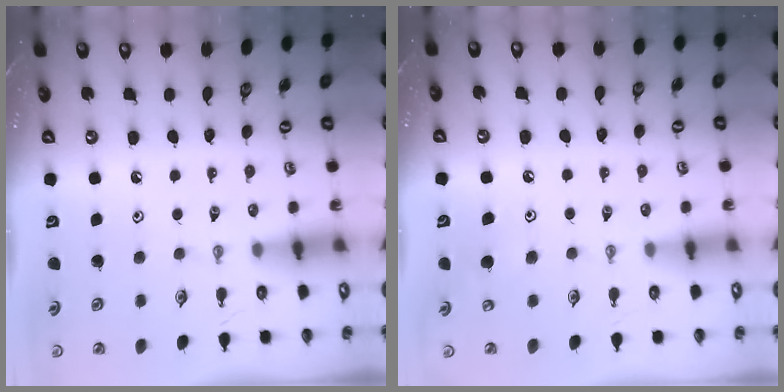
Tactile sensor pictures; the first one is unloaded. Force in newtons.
{"total": 6.5, "press": 6.4, "slide": 0.9}